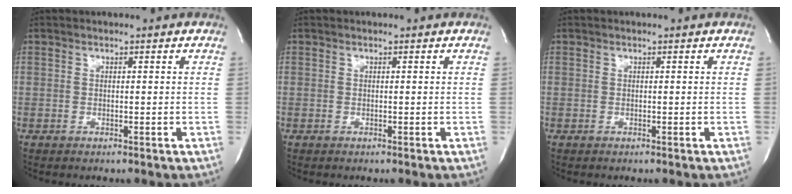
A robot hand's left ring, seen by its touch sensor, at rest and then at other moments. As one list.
[{"total": 0.0}, {"total": 0.0}]